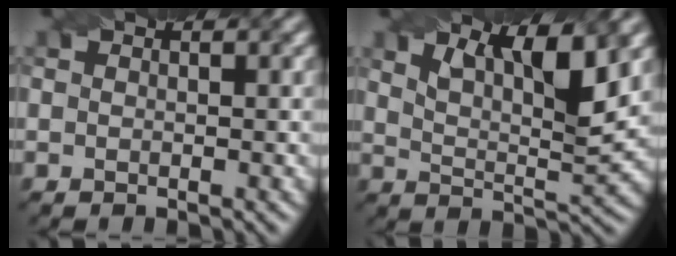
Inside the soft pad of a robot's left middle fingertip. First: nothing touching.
{"total": 6.5, "force": [3.7, 1.7, 5.1], "torque": [-0.090, -0.003, 0.064]}